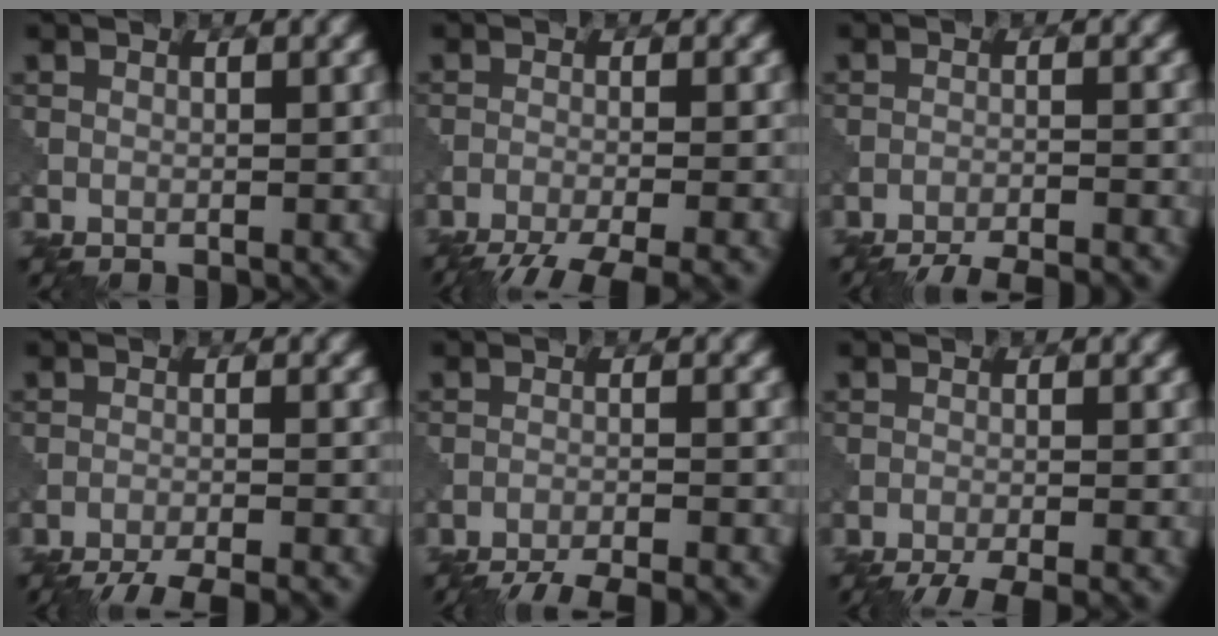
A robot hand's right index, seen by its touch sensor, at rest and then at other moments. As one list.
[{"total": 7.9, "force": [-6.6, 1.4, 4.1], "torque": [-0.062, -0.022, -0.102]}, {"total": 9.3, "force": [-8.8, 1.7, 2.5], "torque": [-0.028, 0.000, -0.122]}, {"total": 8.4, "force": [-7.7, 1.4, 2.9], "torque": [-0.038, -0.006, -0.113]}, {"total": 9.5, "force": [-8.9, 1.7, 2.8], "torque": [-0.034, -0.004, -0.126]}, {"total": 5.6, "force": [-4.9, 0.8, 2.7], "torque": [-0.041, -0.014, -0.079]}]